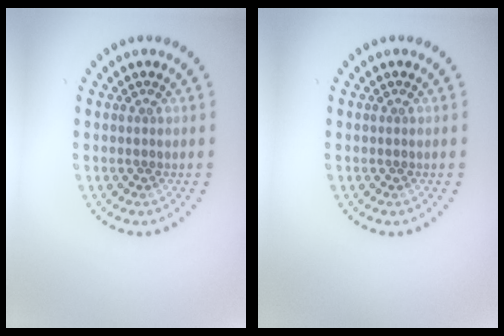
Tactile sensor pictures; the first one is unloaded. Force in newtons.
{"total": 0.0}